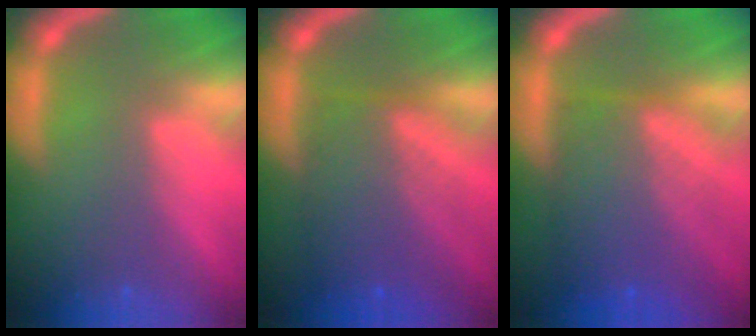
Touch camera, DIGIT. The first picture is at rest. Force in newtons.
{"total": 8.0}
{"total": 9.1}